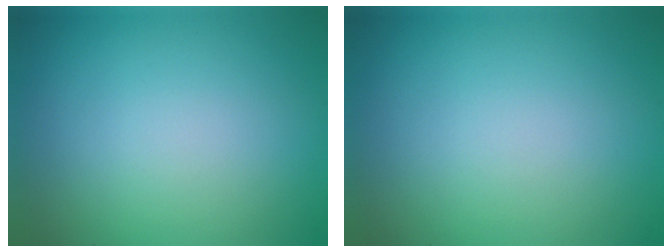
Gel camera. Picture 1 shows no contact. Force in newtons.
{"total": 0.0}